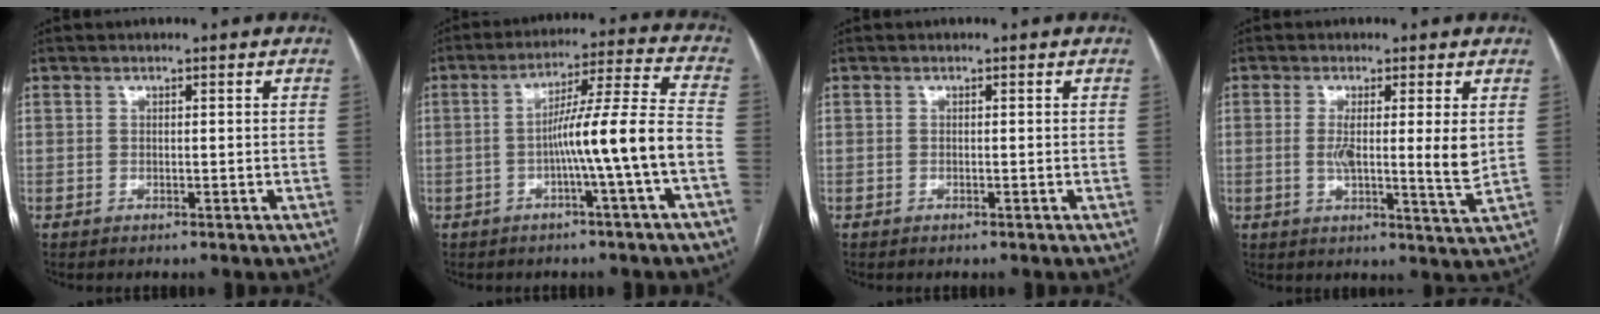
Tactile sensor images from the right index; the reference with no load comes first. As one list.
[{"total": 11.5, "force": [-3.1, -1.5, 11.0], "torque": [-0.176, 0.017, -0.050]}, {"total": 0.0}, {"total": 7.4, "force": [0.9, 0.4, 7.3], "torque": [-0.120, -0.013, 0.009]}]